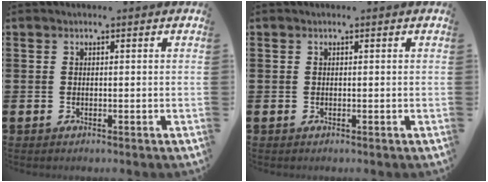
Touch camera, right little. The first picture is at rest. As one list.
[{"total": 0.0}]